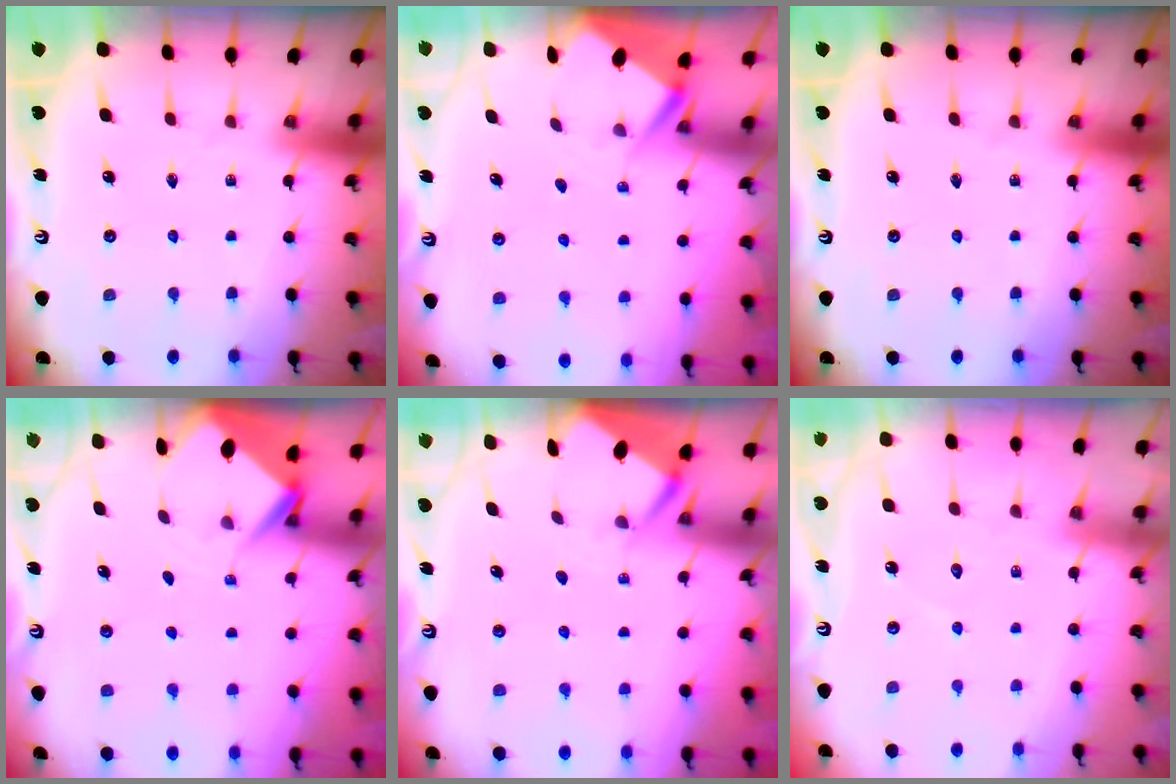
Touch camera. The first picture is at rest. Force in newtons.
{"total": 2.7, "press": 2.7, "slide": 0.3}
{"total": 0.0}
{"total": 3.8, "press": 3.8, "slide": 0.2}
{"total": 2.8, "press": 2.7, "slide": 0.3}
{"total": 4.8, "press": 4.8, "slide": 0.6}